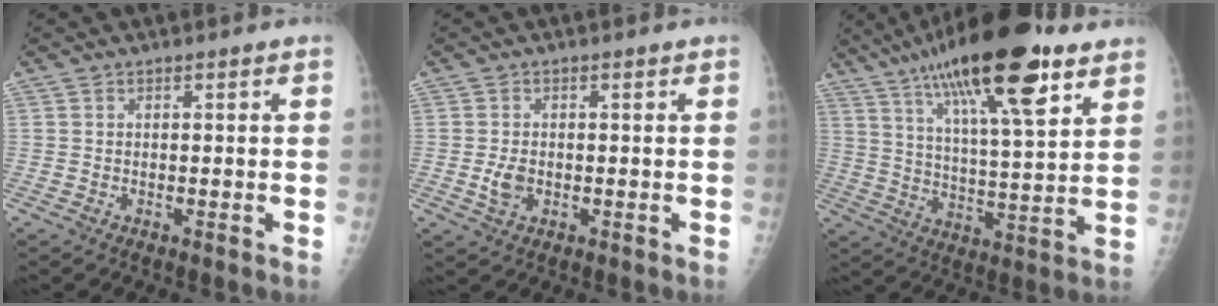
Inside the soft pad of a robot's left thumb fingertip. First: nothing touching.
{"total": 3.0, "force": [-0.5, 2.0, 2.2], "torque": [-0.042, -0.002, -0.007]}
{"total": 23.1, "force": [13.5, 5.9, 17.7], "torque": [-0.289, -0.033, 0.223]}